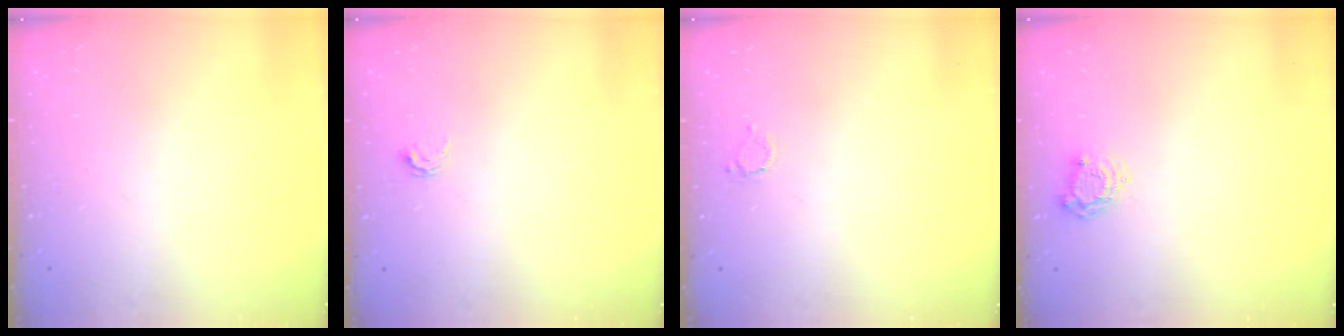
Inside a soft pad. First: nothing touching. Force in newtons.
{"total": 2.9, "press": 2.8, "slide": 0.4}
{"total": 2.5, "press": 2.5, "slide": 0.3}
{"total": 5.3, "press": 5.3, "slide": 0.7}